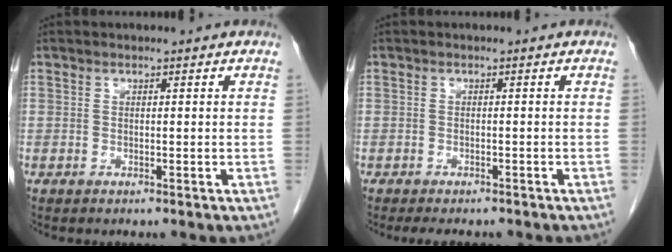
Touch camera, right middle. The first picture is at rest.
{"total": 4.9, "force": [-4.2, 1.7, 1.9], "torque": [-0.023, -0.006, -0.054]}